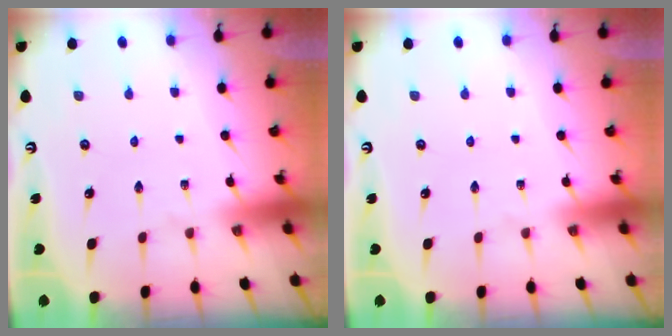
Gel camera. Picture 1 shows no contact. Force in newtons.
{"total": 0.0}